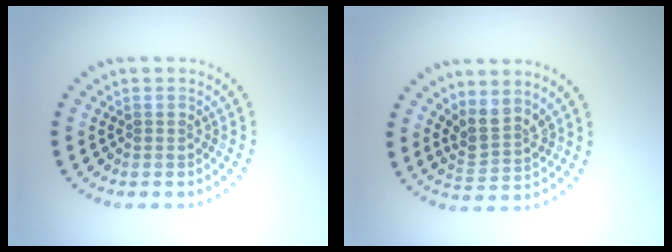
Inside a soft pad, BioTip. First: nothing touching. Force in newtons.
{"total": 2.5, "press": 1.9, "slide": 1.7}